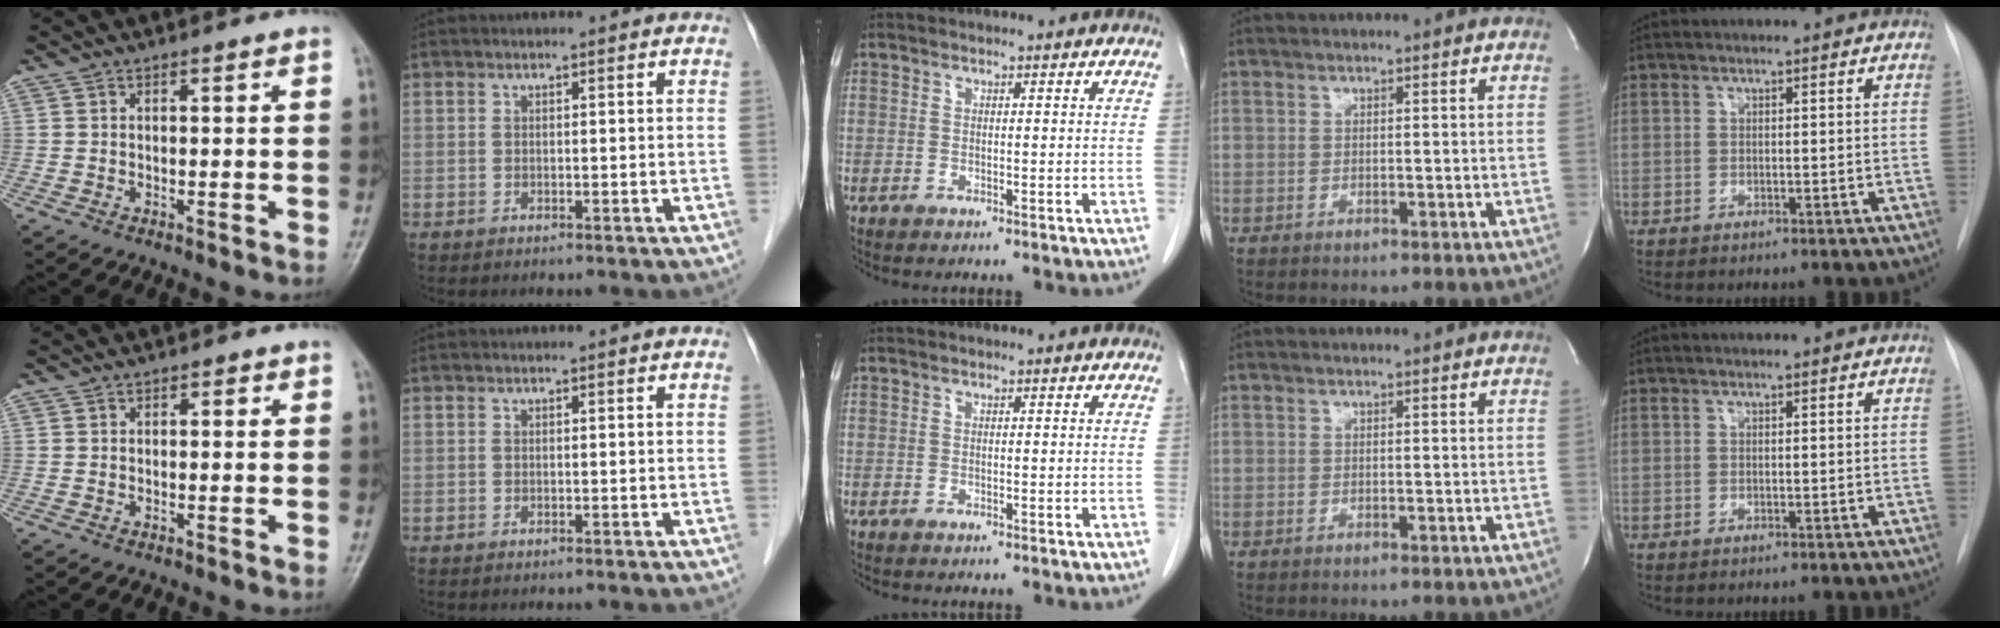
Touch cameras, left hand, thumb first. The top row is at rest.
{"thumb": {"total": 0.6, "force": [0.2, 0.5, 0.3], "torque": [0.003, 0.001, -0.001]}}